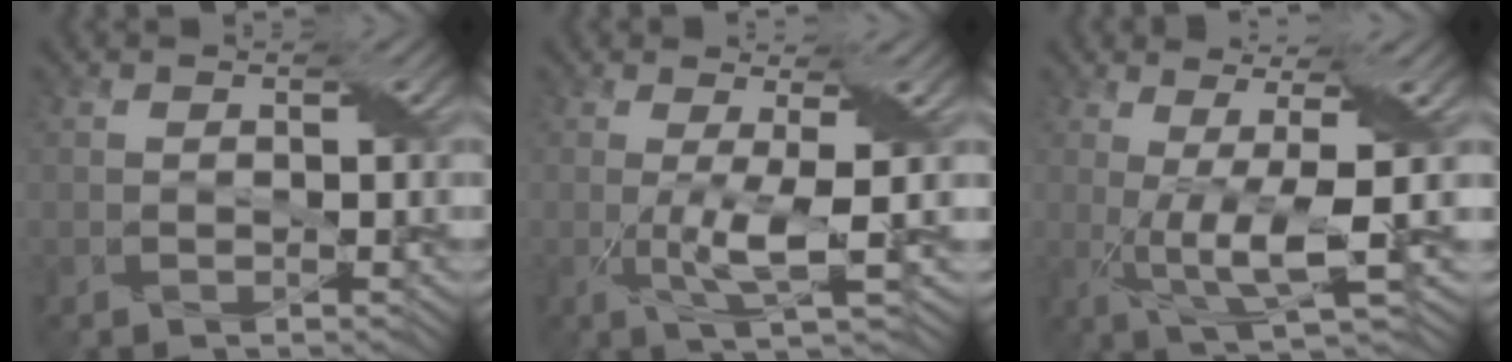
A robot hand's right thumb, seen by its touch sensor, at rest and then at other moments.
{"total": 5.3, "force": [-0.6, 0.8, 5.2], "torque": [-0.106, -0.001, -0.005]}
{"total": 7.9, "force": [-0.2, 1.4, 7.8], "torque": [-0.150, 0.008, 0.004]}